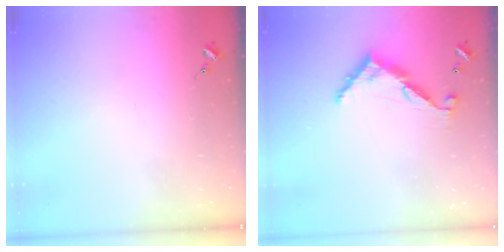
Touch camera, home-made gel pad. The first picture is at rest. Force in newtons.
{"total": 9.2, "press": 9.2, "slide": 0.6}